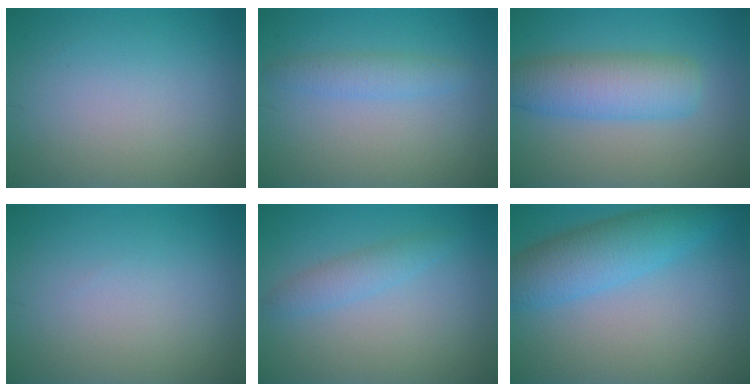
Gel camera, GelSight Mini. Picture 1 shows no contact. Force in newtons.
{"total": 1.9, "press": 1.9, "slide": 0.1}
{"total": 5.6, "press": 5.6, "slide": 0.1}
{"total": 0.0}
{"total": 2.0, "press": 2.0, "slide": 0.1}
{"total": 5.4, "press": 5.4, "slide": 0.3}